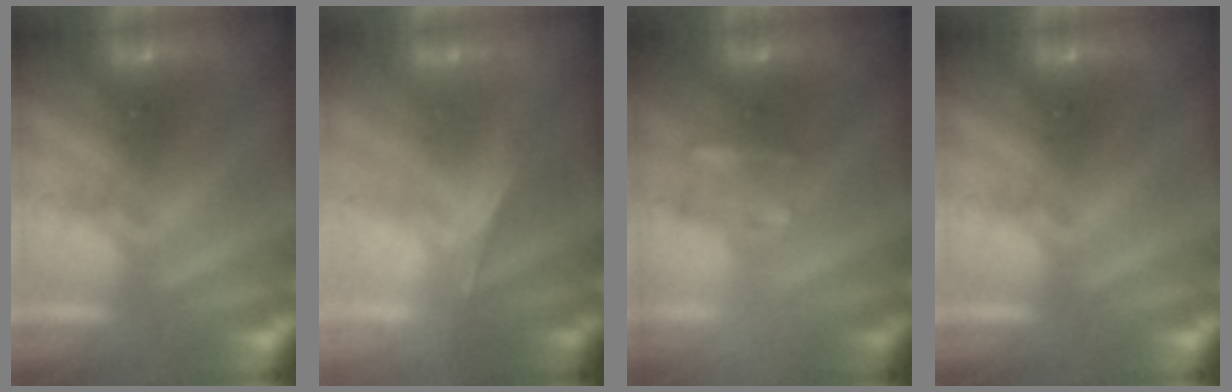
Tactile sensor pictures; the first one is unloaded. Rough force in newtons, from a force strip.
{"total": 2.0}
{"total": 2.5}
{"total": 0.0}